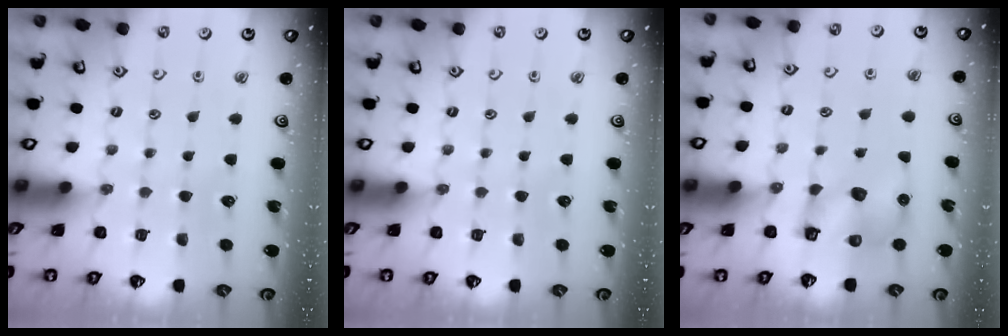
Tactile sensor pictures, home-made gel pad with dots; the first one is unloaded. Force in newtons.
{"total": 0.0}
{"total": 7.0, "press": 7.0, "slide": 0.1}